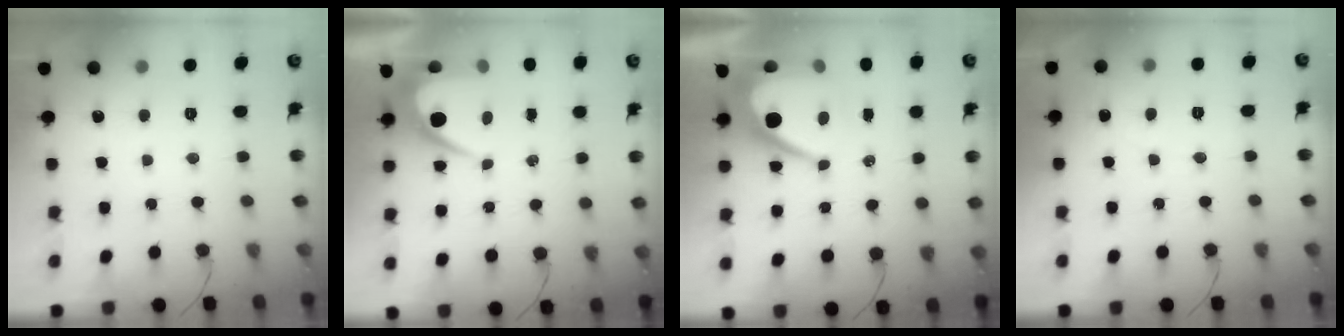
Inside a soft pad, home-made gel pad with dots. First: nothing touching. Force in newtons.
{"total": 9.4, "press": 9.4, "slide": 0.7}
{"total": 12.2, "press": 12.2, "slide": 0.7}
{"total": 1.9, "press": 1.9, "slide": 0.2}